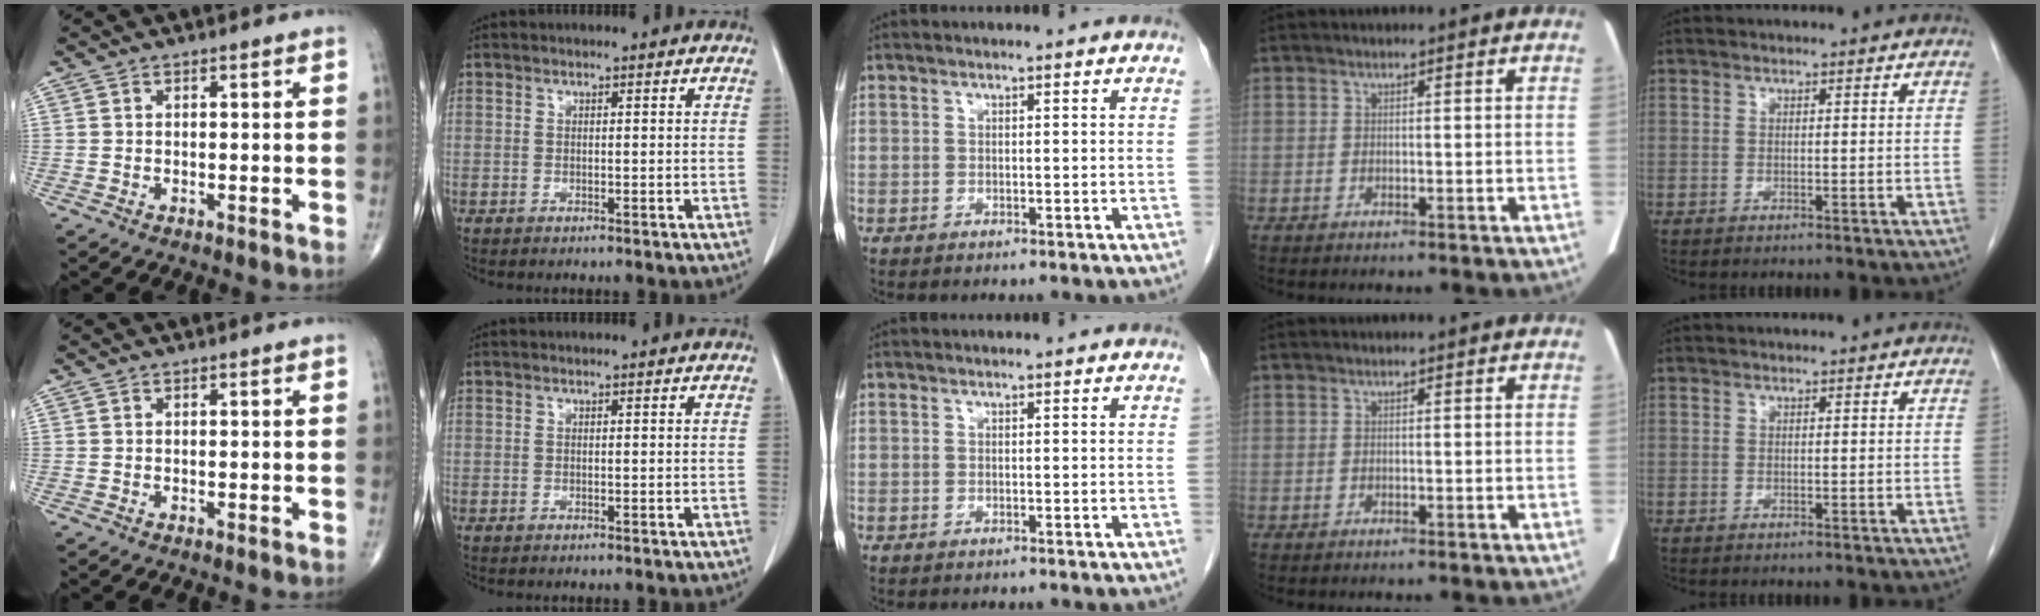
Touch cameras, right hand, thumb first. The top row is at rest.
{}